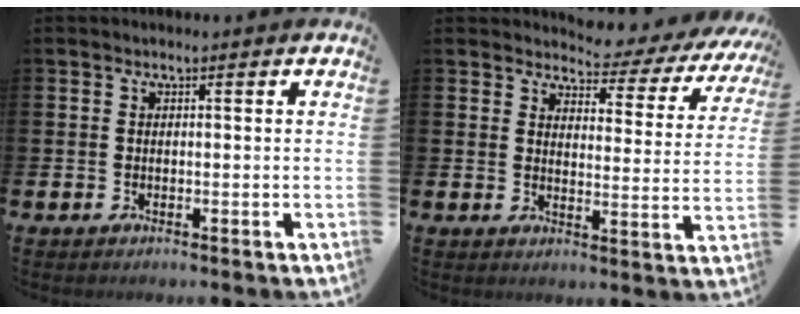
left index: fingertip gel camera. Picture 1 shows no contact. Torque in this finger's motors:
{"motor_torque": [1.02, -1.11, 0.21, 0.01]}